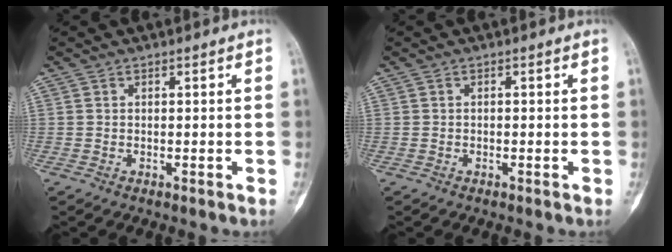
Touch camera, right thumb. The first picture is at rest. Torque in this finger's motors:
{"motor_torque": [0.02, -0.15, -0.05, 0.19, -0.02]}